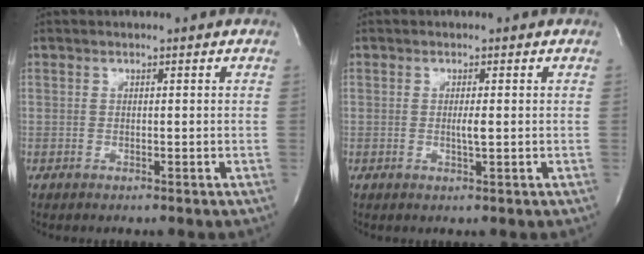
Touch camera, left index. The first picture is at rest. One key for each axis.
{"total": 1.4, "fx": -0.2, "fy": -0.1, "fz": 1.4, "tx": -0.035, "ty": -0.006, "tz": -0.002}